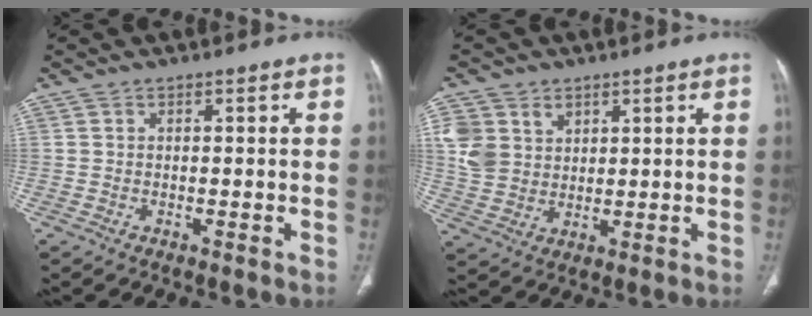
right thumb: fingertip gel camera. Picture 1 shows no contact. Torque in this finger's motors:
{"motor_torque": [0.12, 0.01, 0.56, 0.92, 0.06]}